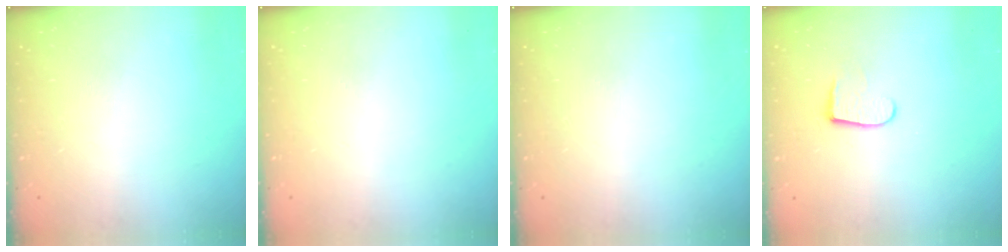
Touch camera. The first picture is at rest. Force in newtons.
{"total": 0.0}
{"total": 0.0}
{"total": 6.9, "press": 6.9, "slide": 0.7}